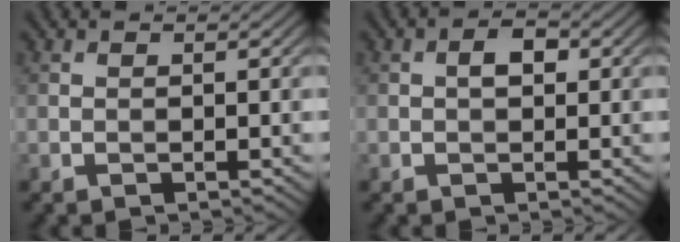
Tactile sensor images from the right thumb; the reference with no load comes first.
{"total": 2.2, "force": [0.3, 1.3, 1.7], "torque": [-0.028, 0.004, 0.001]}